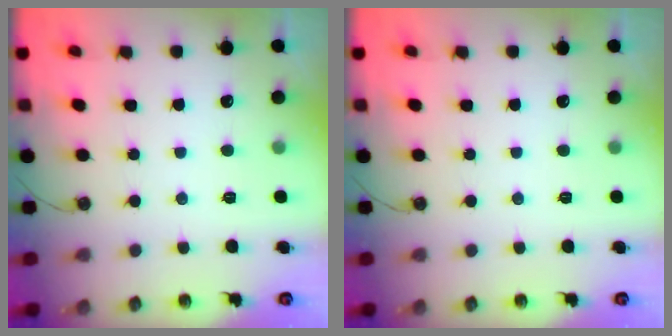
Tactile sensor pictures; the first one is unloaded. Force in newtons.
{"total": 0.0}